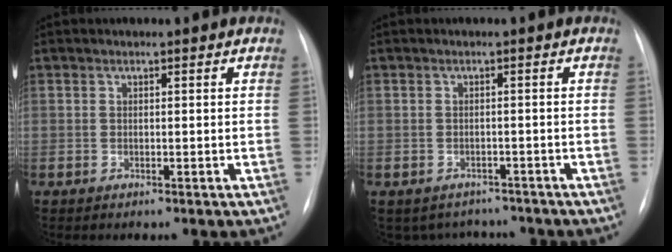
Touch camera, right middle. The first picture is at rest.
{"total": 5.4, "force": [-4.7, 2.7, 0.1], "torque": [0.007, 0.015, -0.056]}